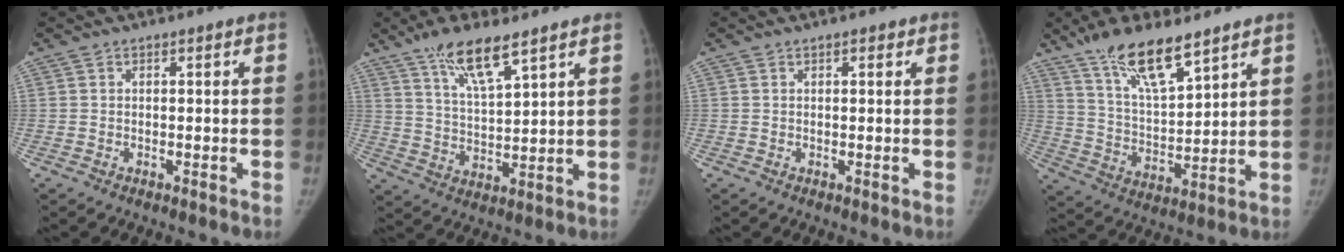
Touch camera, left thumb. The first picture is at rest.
{"total": 10.6, "force": [7.2, 2.6, 7.4], "torque": [-0.127, -0.035, 0.139]}
{"total": 1.4, "force": [0.8, 0.7, 0.9], "torque": [-0.007, -0.001, 0.008]}
{"total": 14.5, "force": [10.1, 4.3, 9.4], "torque": [-0.152, -0.052, 0.195]}